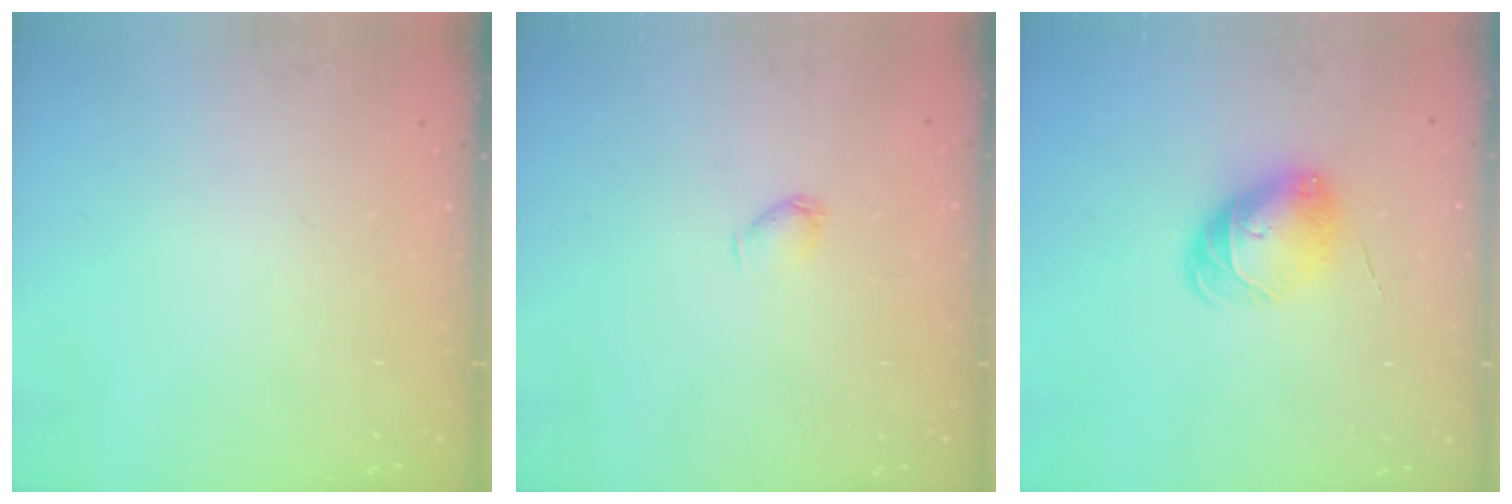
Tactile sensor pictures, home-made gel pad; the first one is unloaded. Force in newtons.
{"total": 2.5, "press": 2.5, "slide": 0.5}
{"total": 7.6, "press": 7.6, "slide": 0.5}